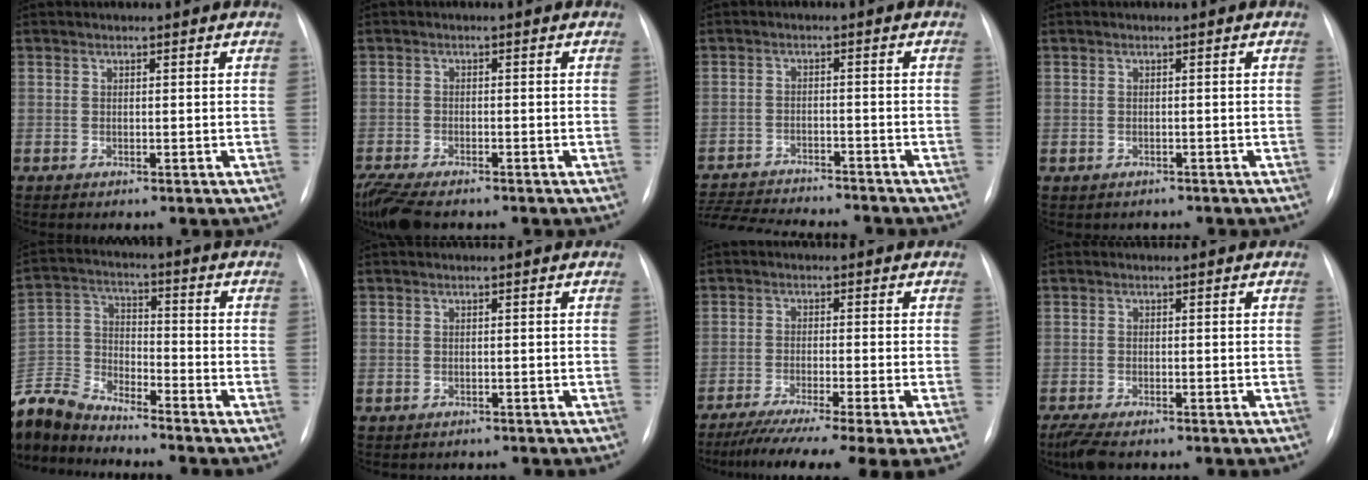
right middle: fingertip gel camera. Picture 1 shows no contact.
{"total": 8.3, "force": [-6.6, 2.3, 4.4], "torque": [-0.083, -0.019, -0.111]}
{"total": 15.3, "force": [-14.2, 2.1, 5.2], "torque": [-0.113, -0.012, -0.207]}
{"total": 1.5, "force": [-1.2, 1.0, 0.0], "torque": [-0.006, 0.005, -0.016]}
{"total": 12.1, "force": [-11.8, 1.1, 2.5], "torque": [-0.061, 0.007, -0.236]}
{"total": 1.1, "force": [-0.8, 0.8, 0.0], "torque": [-0.006, 0.002, -0.010]}
{"total": 13.7, "force": [-10.2, -0.4, 9.1], "torque": [-0.123, -0.039, -0.159]}
{"total": 4.6, "force": [-3.4, 1.3, 2.8], "torque": [-0.057, -0.014, -0.056]}